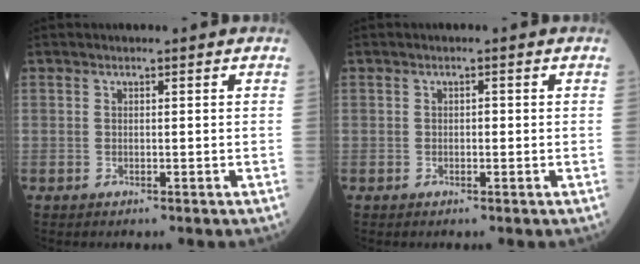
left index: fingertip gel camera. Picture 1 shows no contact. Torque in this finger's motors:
{"motor_torque": [-0.14, 0.13, -0.03, -0.01]}